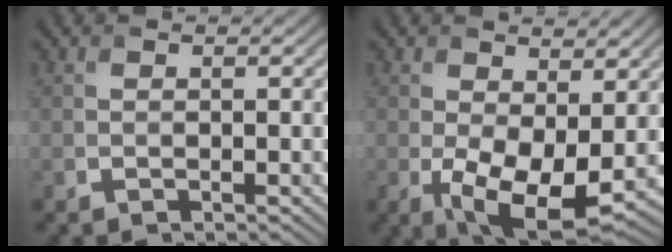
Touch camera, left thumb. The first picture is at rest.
{"total": 7.9, "force": [-0.6, 4.1, 6.8], "torque": [-0.136, -0.024, 0.000]}